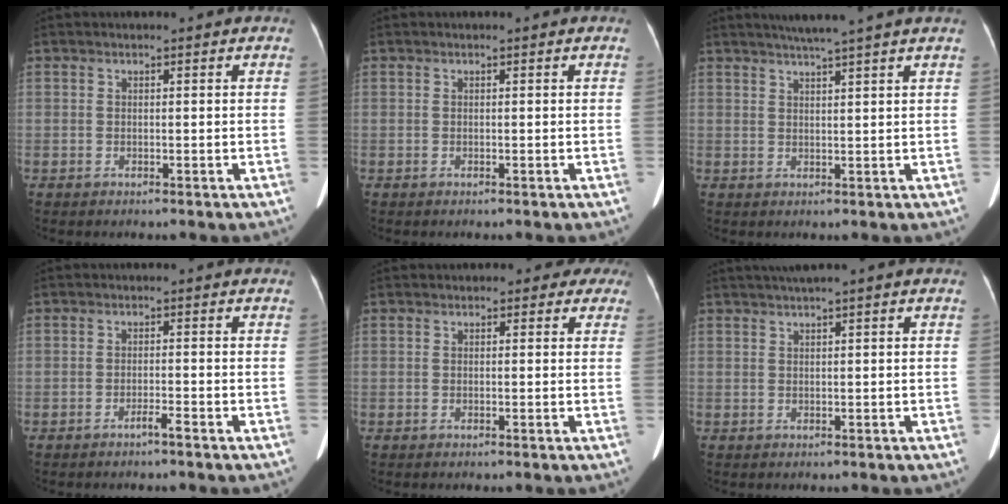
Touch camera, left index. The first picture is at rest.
{"total": 0.0}
{"total": 6.1, "force": [5.0, -1.4, 3.3], "torque": [-0.049, 0.013, 0.071]}
{"total": 1.5, "force": [-1.2, -0.2, 0.8], "torque": [-0.015, 0.001, -0.021]}
{"total": 3.3, "force": [2.3, 2.2, 0.8], "torque": [0.012, 0.001, 0.006]}
{"total": 2.8, "force": [1.7, -0.3, 2.1], "torque": [-0.044, 0.020, 0.036]}